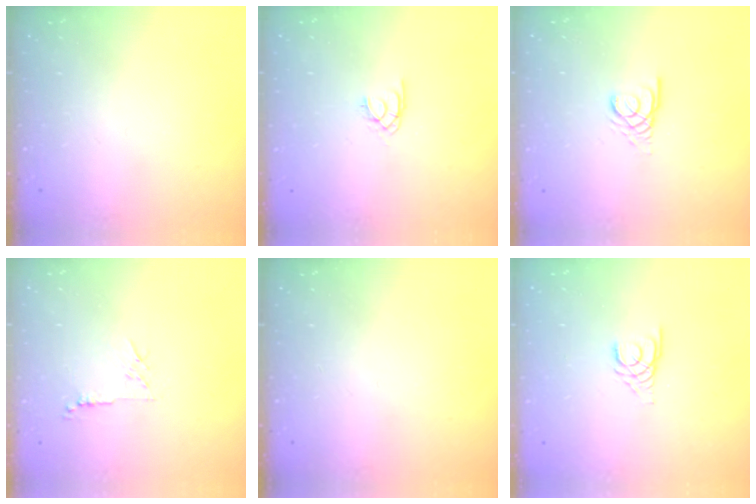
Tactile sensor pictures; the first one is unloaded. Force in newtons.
{"total": 1.8, "press": 1.8, "slide": 0.3}
{"total": 2.6, "press": 2.6, "slide": 0.1}
{"total": 5.5, "press": 5.5, "slide": 0.7}
{"total": 0.0}
{"total": 3.0, "press": 2.9, "slide": 0.3}